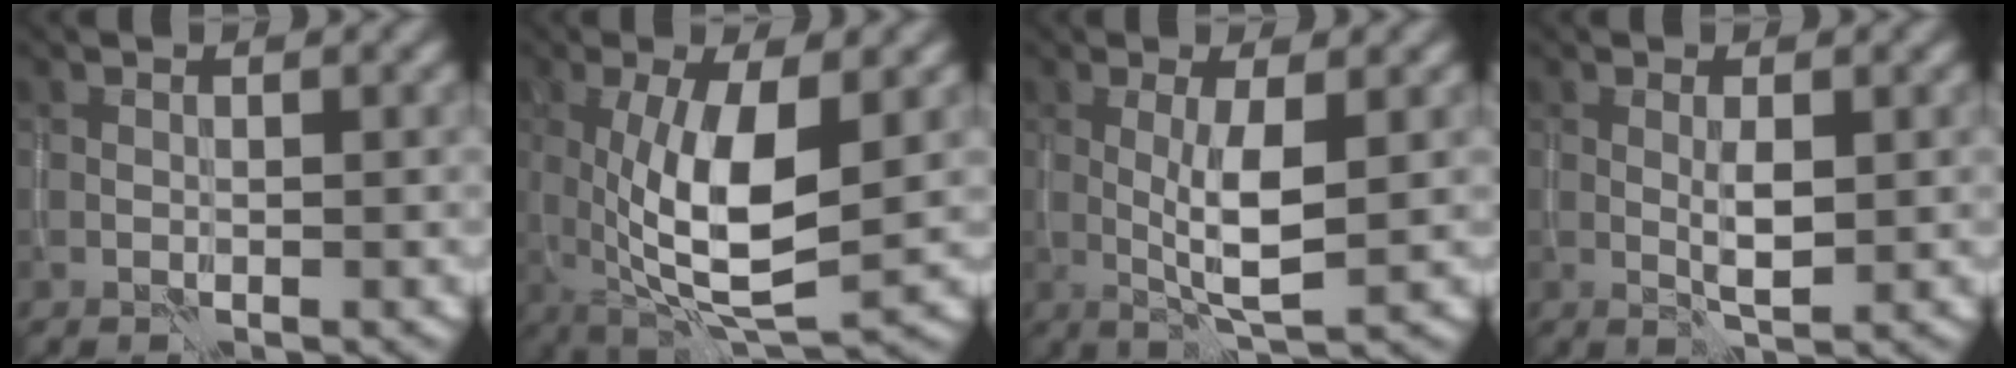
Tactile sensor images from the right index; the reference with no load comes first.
{"total": 8.5, "force": [0.3, 2.8, 8.0], "torque": [-0.150, -0.013, 0.009]}
{"total": 4.2, "force": [0.1, 0.8, 4.1], "torque": [-0.082, -0.003, 0.002]}
{"total": 1.9, "force": [0.2, 0.4, 1.8], "torque": [-0.039, -0.002, 0.004]}